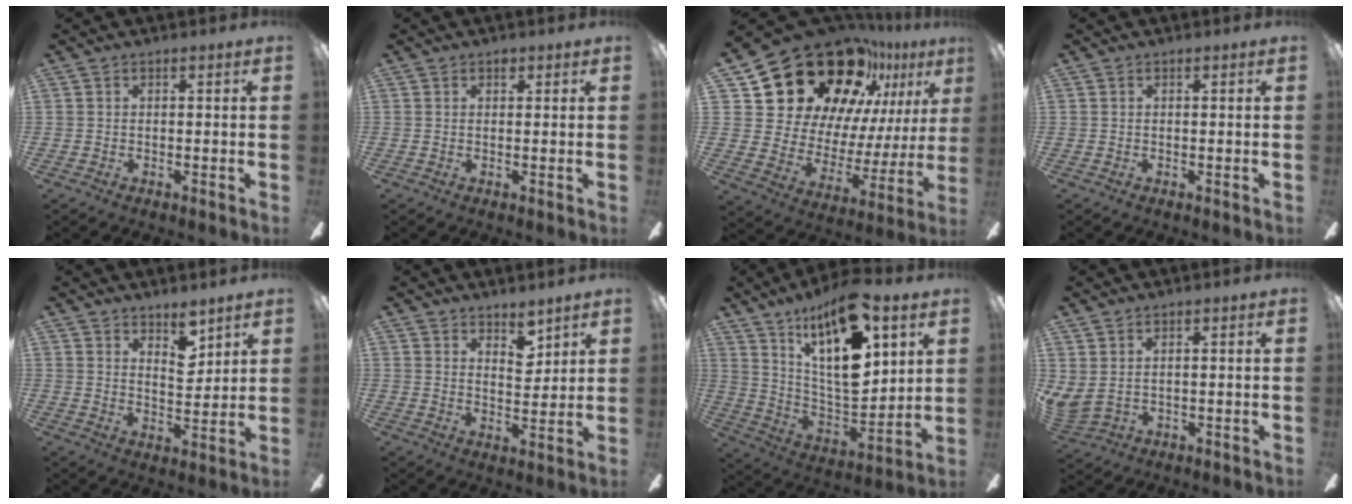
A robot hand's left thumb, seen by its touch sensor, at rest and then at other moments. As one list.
[{"total": 1.2, "force": [0.9, 0.7, 0.3], "torque": [0.008, -0.007, 0.015]}, {"total": 28.2, "force": [20.5, 15.1, 12.3], "torque": [-0.207, -0.142, 0.389]}, {"total": 0.0}, {"total": 7.1, "force": [5.3, 3.1, 3.6], "torque": [-0.046, -0.034, 0.093]}, {"total": 5.9, "force": [4.7, 2.6, 2.4], "torque": [-0.021, -0.031, 0.082]}, {"total": 21.6, "force": [11.4, 7.8, 16.5], "torque": [-0.314, -0.077, 0.186]}, {"total": 3.3, "force": [2.2, 1.8, 1.7], "torque": [-0.052, -0.017, 0.041]}]